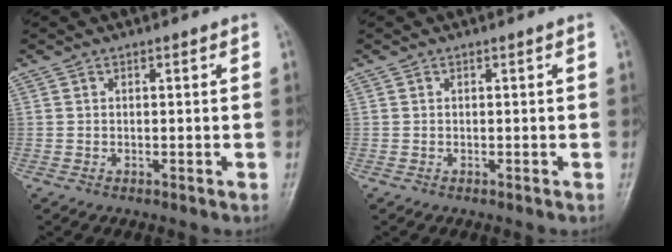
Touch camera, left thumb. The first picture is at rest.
{"total": 0.0}